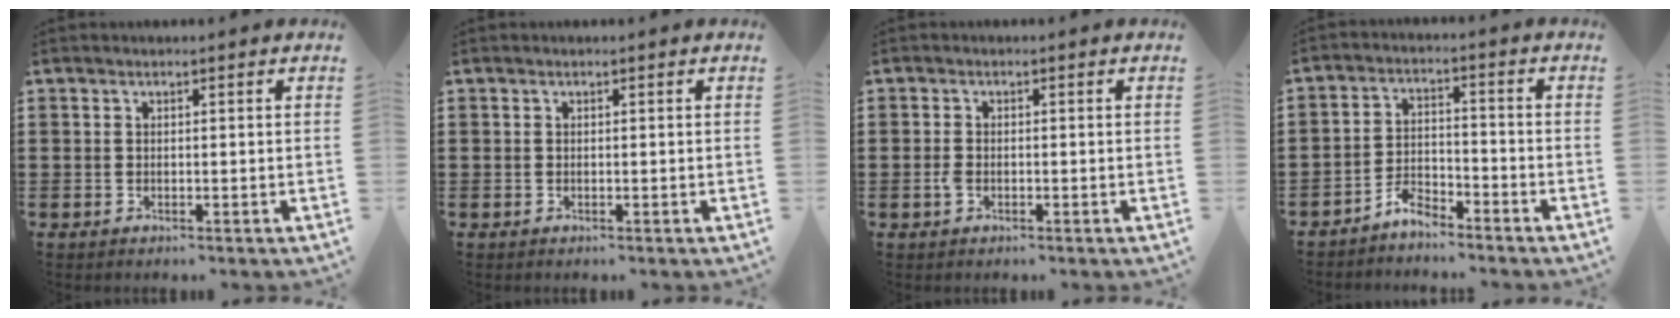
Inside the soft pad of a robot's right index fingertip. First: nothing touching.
{"total": 0.0}
{"total": 1.5, "force": [-0.6, 0.8, 1.1], "torque": [-0.037, -0.006, -0.015]}
{"total": 3.9, "force": [-3.7, 0.9, 0.8], "torque": [-0.026, 0.005, -0.075]}